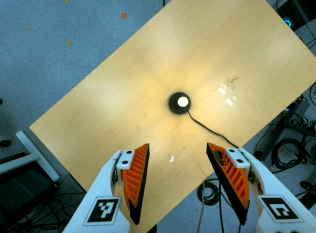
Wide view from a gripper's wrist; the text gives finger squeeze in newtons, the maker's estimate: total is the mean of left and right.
{"total": 0.0}